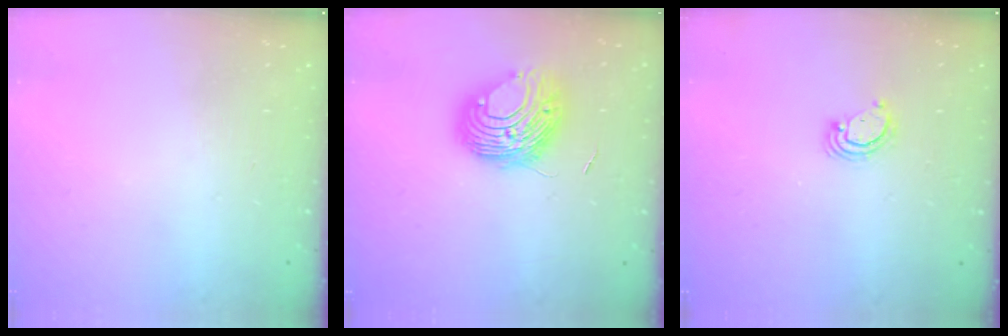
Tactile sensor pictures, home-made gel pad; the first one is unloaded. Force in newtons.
{"total": 9.8, "press": 9.7, "slide": 1.2}
{"total": 2.6, "press": 2.6, "slide": 0.3}